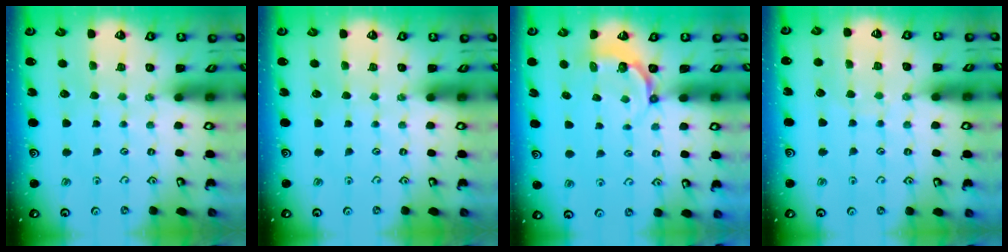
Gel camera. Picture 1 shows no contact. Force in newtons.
{"total": 0.0}
{"total": 4.5, "press": 3.6, "slide": 2.6}
{"total": 5.1, "press": 5.0, "slide": 0.5}